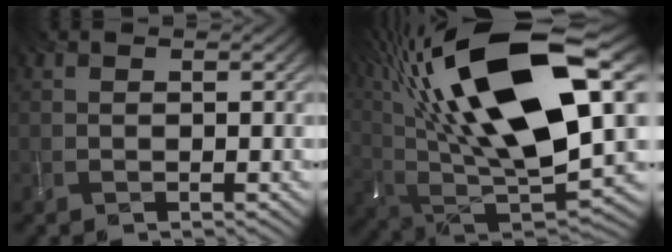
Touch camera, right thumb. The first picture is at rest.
{"total": 21.8, "force": [8.0, 9.3, 18.1], "torque": [-0.386, 0.035, 0.150]}